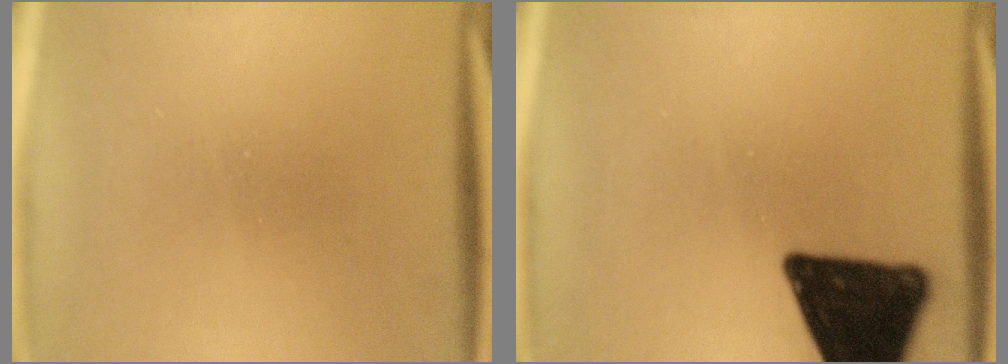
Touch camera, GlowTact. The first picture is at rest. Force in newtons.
{"total": 19.6}